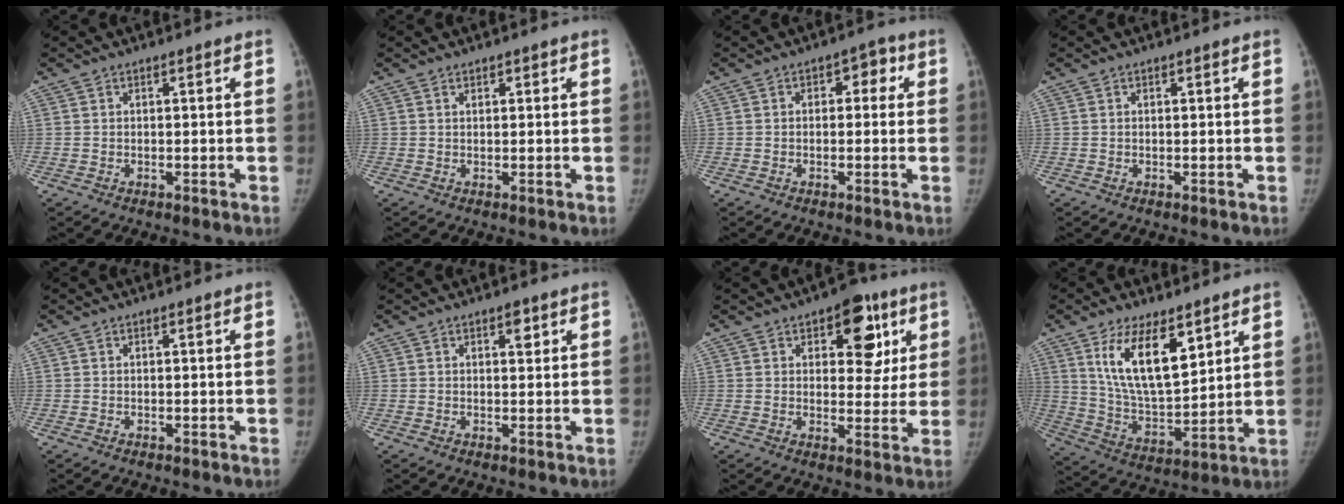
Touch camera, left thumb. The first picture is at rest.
{"total": 0.7, "force": [0.5, 0.4, 0.2], "torque": [0.002, -0.003, 0.006]}
{"total": 4.1, "force": [0.7, 2.7, 3.0], "torque": [-0.013, 0.013, 0.001]}
{"total": 0.0}
{"total": 0.0}
{"total": 2.0, "force": [1.1, 1.0, 1.4], "torque": [-0.010, -0.003, 0.014]}
{"total": 11.5, "force": [4.9, 6.7, 7.9], "torque": [-0.047, -0.013, 0.060]}
{"total": 15.0, "force": [7.6, 6.5, 11.2], "torque": [-0.170, -0.045, 0.154]}